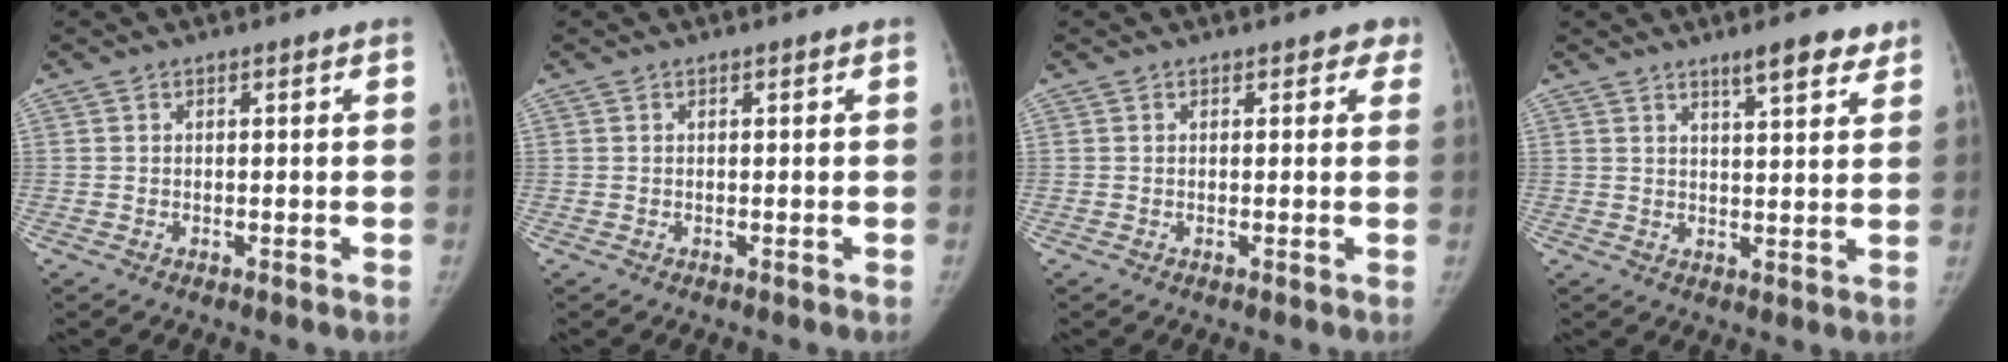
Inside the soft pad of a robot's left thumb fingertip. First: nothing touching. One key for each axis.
{"total": 0.0}
{"total": 2.1, "fx": 1.2, "fy": 1.4, "fz": 1.0, "tx": 0.017, "ty": 0.000, "tz": 0.005}
{"total": 6.6, "fx": 4.7, "fy": 1.5, "fz": 4.4, "tx": -0.047, "ty": -0.027, "tz": 0.068}